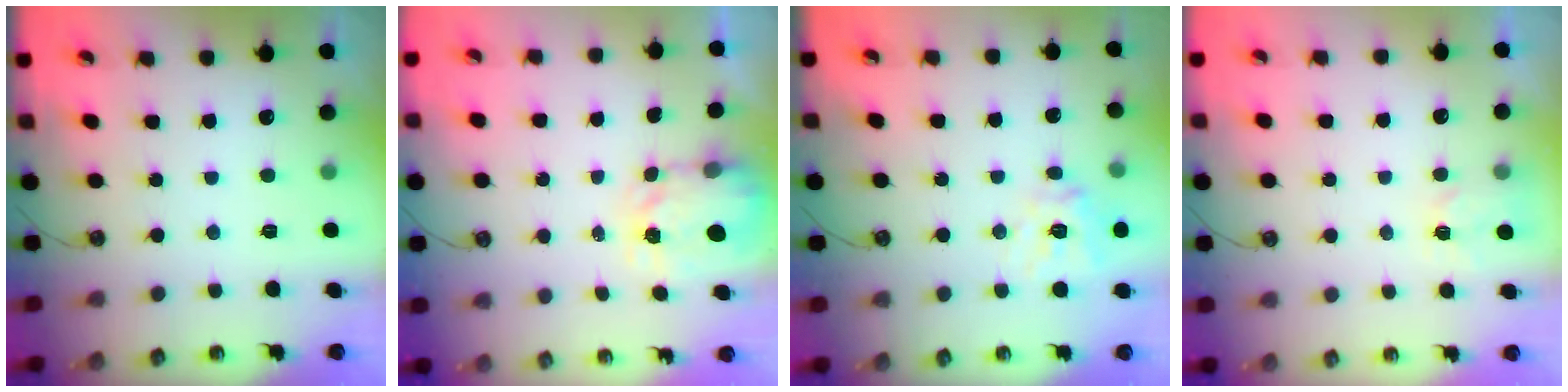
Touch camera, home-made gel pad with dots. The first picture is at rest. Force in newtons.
{"total": 3.4, "press": 3.4, "slide": 0.3}
{"total": 12.8, "press": 12.6, "slide": 1.7}
{"total": 3.8, "press": 3.7, "slide": 0.5}